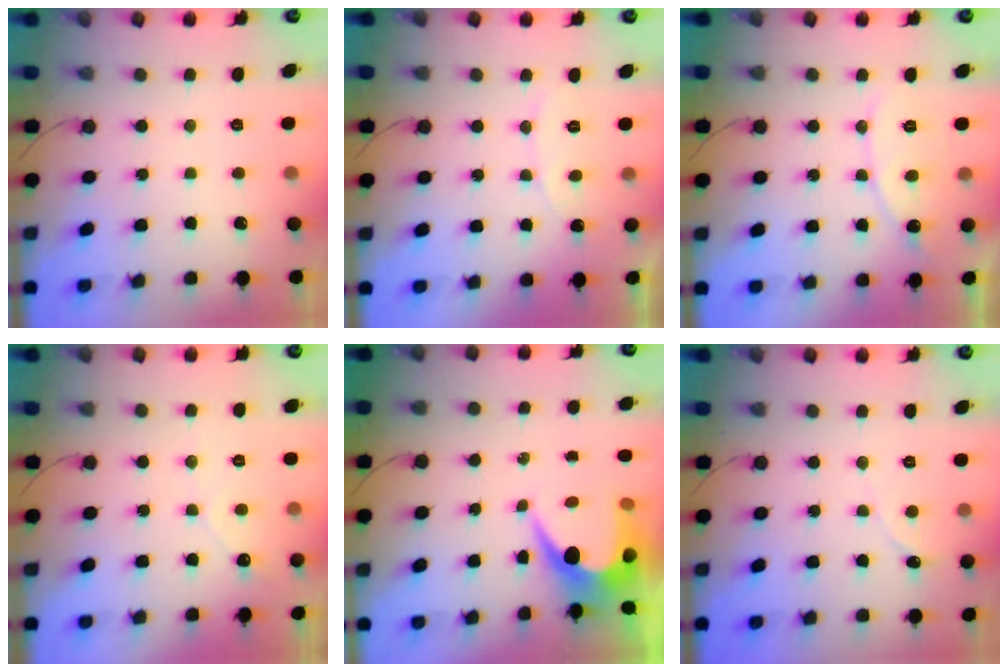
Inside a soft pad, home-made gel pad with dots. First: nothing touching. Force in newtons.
{"total": 5.7, "press": 5.7, "slide": 0.3}
{"total": 8.0, "press": 8.0, "slide": 0.7}
{"total": 2.4, "press": 2.4, "slide": 0.1}
{"total": 6.1, "press": 6.0, "slide": 0.6}
{"total": 0.0}